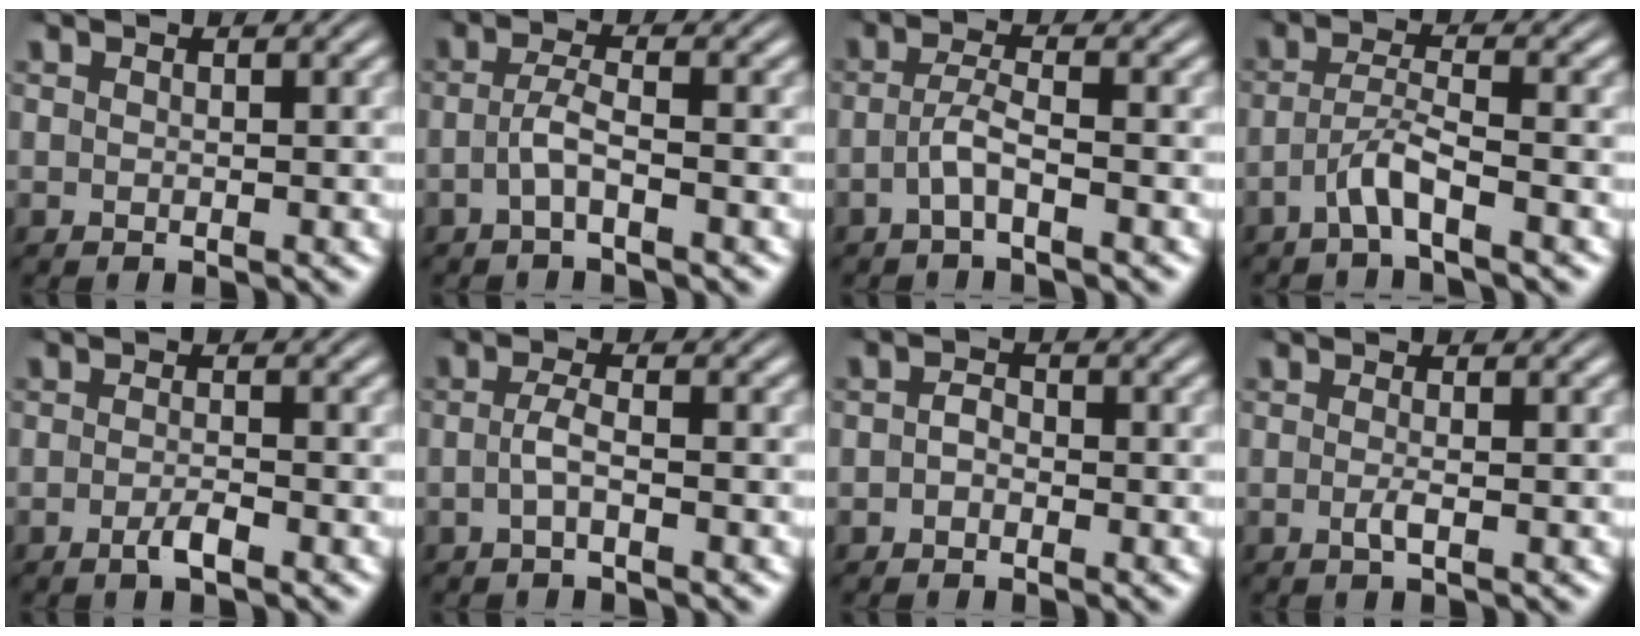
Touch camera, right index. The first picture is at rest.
{"total": 2.4, "force": [-1.6, 0.1, 1.8], "torque": [-0.040, -0.003, -0.027]}
{"total": 2.6, "force": [-1.8, 0.2, 1.8], "torque": [-0.040, -0.002, -0.032]}
{"total": 3.1, "force": [-2.1, 0.4, 2.2], "torque": [-0.041, -0.002, -0.039]}
{"total": 1.6, "force": [-1.2, 0.3, 1.1], "torque": [-0.019, -0.001, -0.026]}
{"total": 1.9, "force": [-1.1, -0.1, 1.6], "torque": [-0.035, -0.004, -0.018]}
{"total": 1.2, "force": [-0.7, 0.8, 0.6], "torque": [-0.014, -0.011, -0.010]}
{"total": 1.1, "force": [-0.7, 0.0, 0.8], "torque": [-0.019, -0.007, -0.011]}